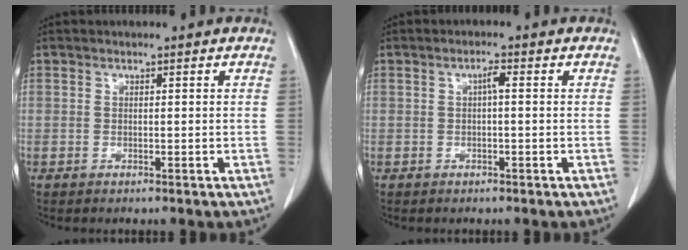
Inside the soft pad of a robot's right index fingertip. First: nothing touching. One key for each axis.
{"total": 1.5, "fx": 0.1, "fy": 0.2, "fz": 1.5, "tx": -0.026, "ty": 0.004, "tz": 0.003}